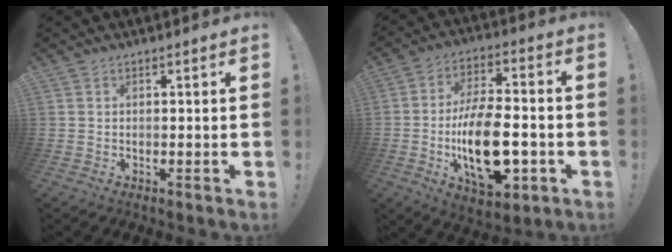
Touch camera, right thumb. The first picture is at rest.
{"total": 21.2, "force": [-5.0, 10.8, 17.5], "torque": [-0.305, 0.014, -0.072]}